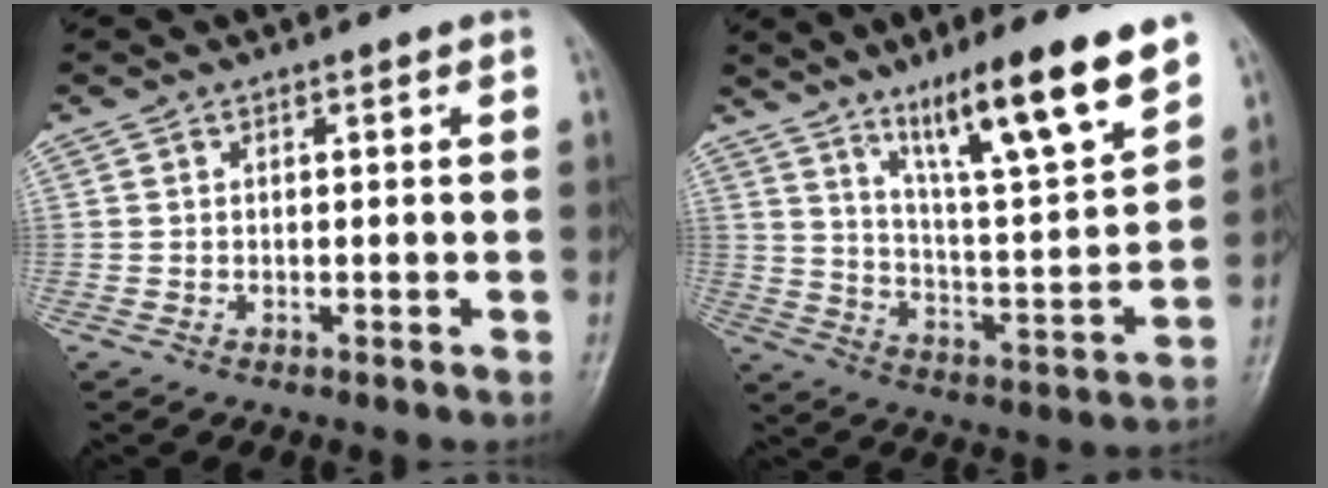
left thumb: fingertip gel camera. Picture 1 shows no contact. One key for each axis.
{"total": 18.4, "fx": 12.2, "fy": 2.3, "fz": 13.6, "tx": -0.196, "ty": -0.065, "tz": 0.204}